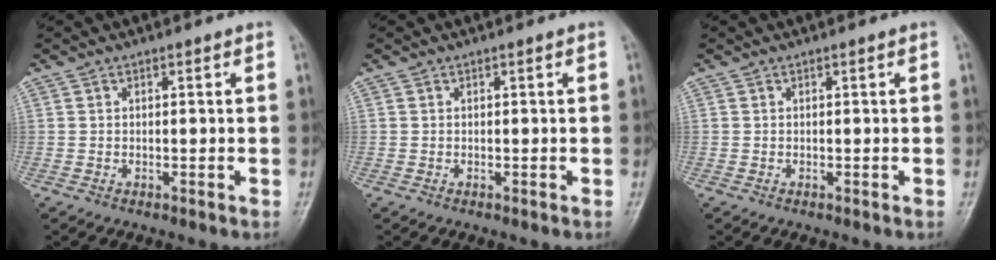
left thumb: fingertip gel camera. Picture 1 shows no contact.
{"total": 0.0}
{"total": 0.0}